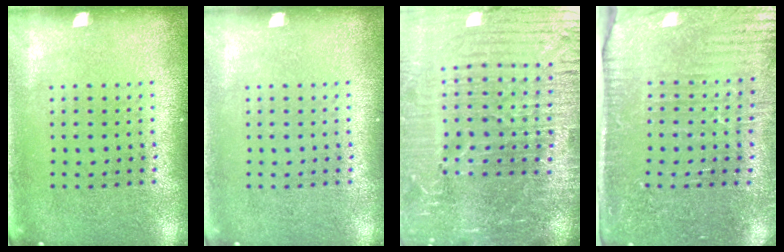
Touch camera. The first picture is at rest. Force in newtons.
{"total": 0.0}
{"total": 7.1, "press": 6.2, "slide": 3.6}
{"total": 3.7, "press": 3.5, "slide": 1.2}